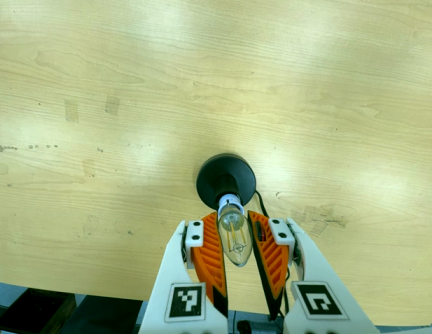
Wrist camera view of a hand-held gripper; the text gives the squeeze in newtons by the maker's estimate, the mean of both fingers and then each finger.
{"total": 14.9, "left": 14.8, "right": 15.0}